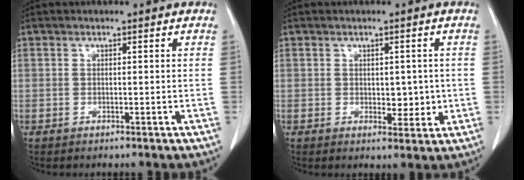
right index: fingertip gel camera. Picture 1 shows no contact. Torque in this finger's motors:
{"motor_torque": [-0.07, 0.03, -0.05, 0.00]}